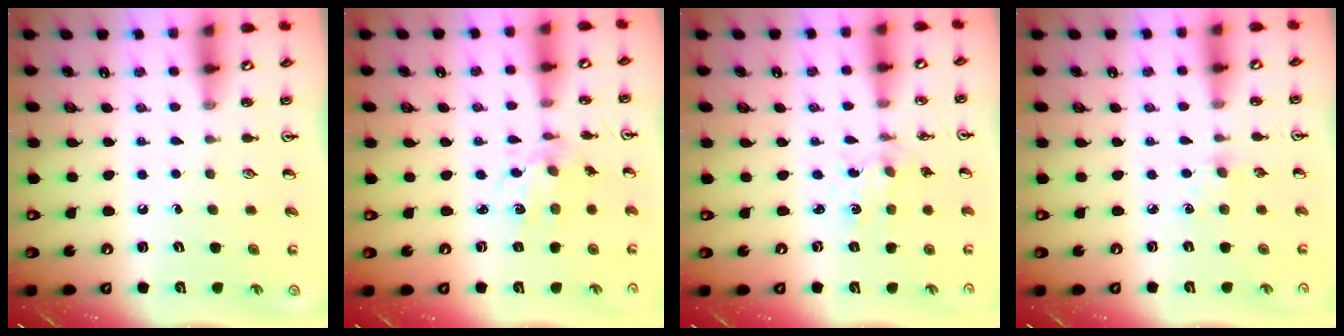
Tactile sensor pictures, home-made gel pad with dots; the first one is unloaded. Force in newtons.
{"total": 4.5, "press": 4.5, "slide": 0.2}
{"total": 1.8, "press": 1.8, "slide": 0.3}
{"total": 3.1, "press": 3.1, "slide": 0.5}